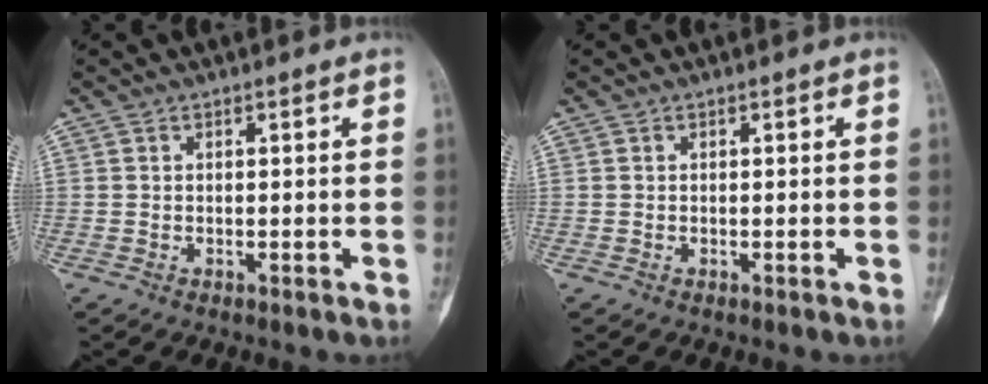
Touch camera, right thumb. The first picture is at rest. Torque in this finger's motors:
{"motor_torque": [0.14, 0.47, 0.23, 0.03, 0.07]}